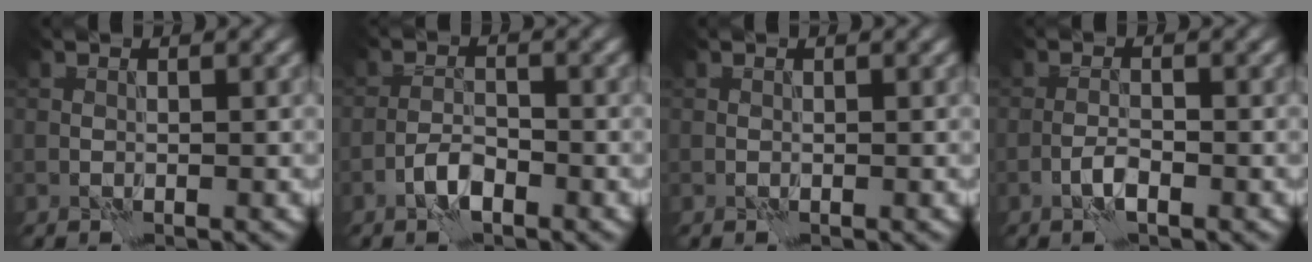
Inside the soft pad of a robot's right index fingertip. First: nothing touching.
{"total": 2.5, "force": [-1.6, 0.9, 1.7], "torque": [-0.032, 0.006, -0.035]}
{"total": 0.0}
{"total": 1.7, "force": [-1.0, 0.4, 1.3], "torque": [-0.028, 0.004, -0.023]}